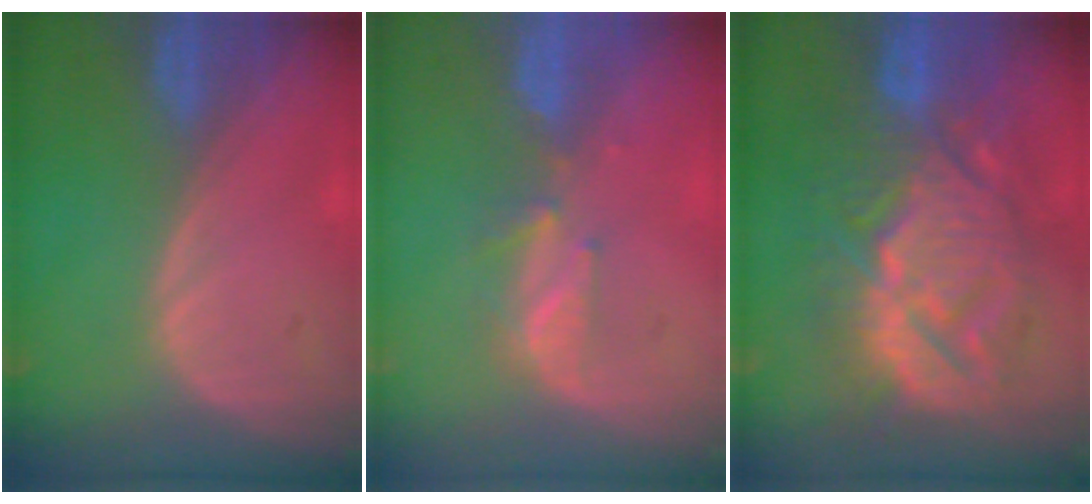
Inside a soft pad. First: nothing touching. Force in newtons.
{"total": 3.4, "press": 3.3, "slide": 0.7}
{"total": 13.7, "press": 13.6, "slide": 1.3}